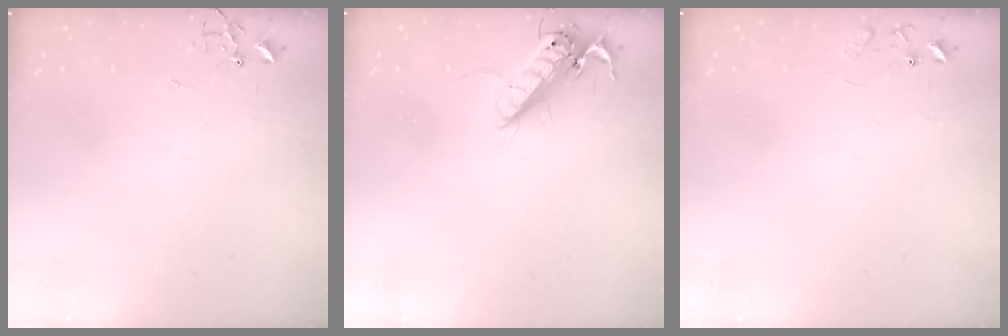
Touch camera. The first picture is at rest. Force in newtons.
{"total": 13.8, "press": 13.6, "slide": 2.3}
{"total": 7.7, "press": 7.7, "slide": 0.6}